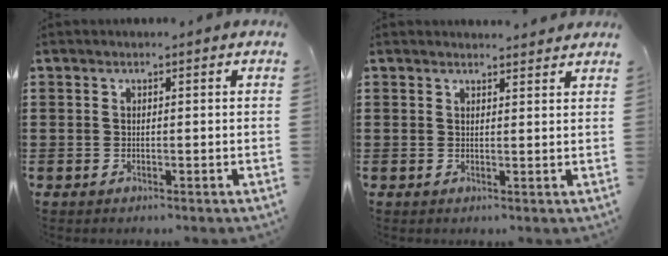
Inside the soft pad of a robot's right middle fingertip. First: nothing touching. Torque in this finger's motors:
{"motor_torque": [-2.14, 0.00, -0.11, -0.04]}